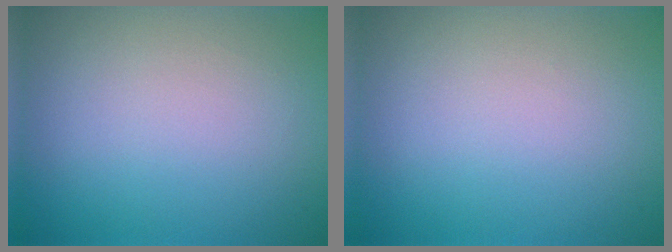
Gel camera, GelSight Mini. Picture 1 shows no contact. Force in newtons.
{"total": 0.0}